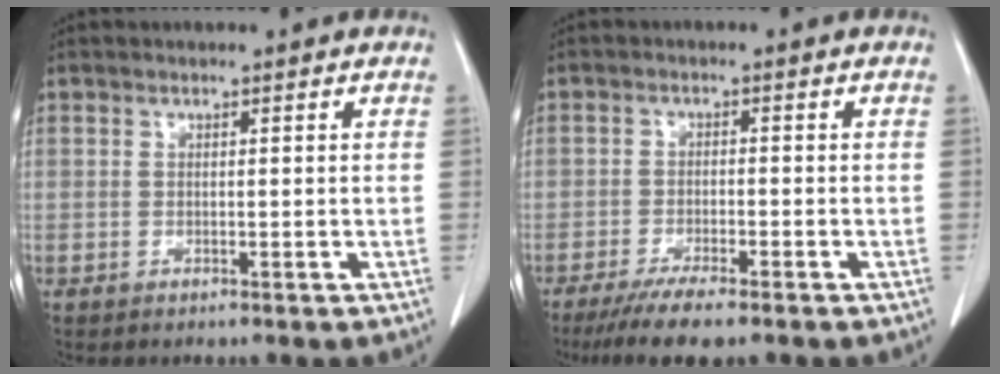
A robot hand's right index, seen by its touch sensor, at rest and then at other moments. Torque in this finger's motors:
{"motor_torque": [0.13, -0.13, 0.33, 0.08]}